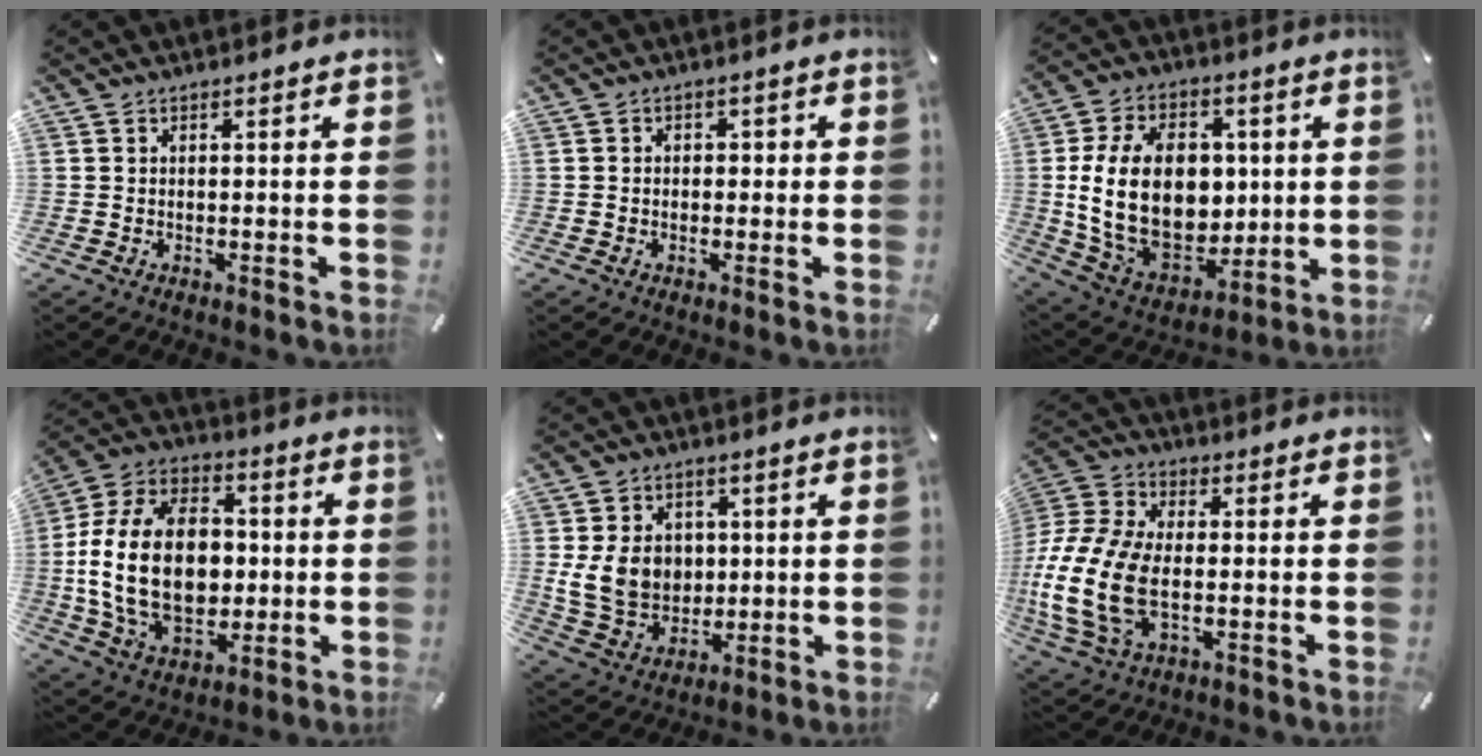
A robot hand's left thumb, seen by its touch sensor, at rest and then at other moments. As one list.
[{"total": 1.8, "force": [-0.8, 1.5, 0.6], "torque": [-0.011, 0.009, -0.019]}, {"total": 22.5, "force": [1.8, 16.2, 15.4], "torque": [-0.299, -0.010, 0.043]}, {"total": 22.4, "force": [-1.0, 15.8, 15.8], "torque": [-0.344, -0.003, -0.017]}, {"total": 11.2, "force": [1.4, 9.5, 5.7], "torque": [-0.134, 0.003, 0.028]}, {"total": 17.4, "force": [-3.3, 11.0, 13.1], "torque": [-0.288, 0.005, -0.054]}]